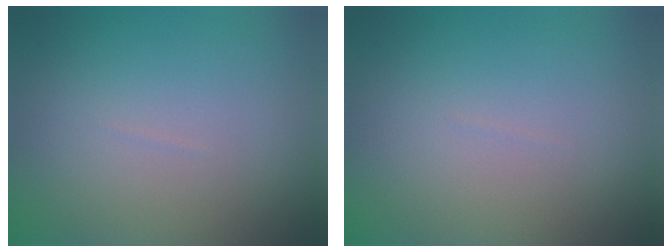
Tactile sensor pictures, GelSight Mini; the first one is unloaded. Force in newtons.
{"total": 0.0}